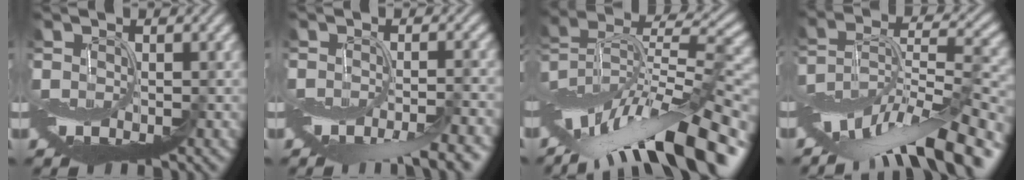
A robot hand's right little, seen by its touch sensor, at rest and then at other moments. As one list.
[{"total": 4.5, "force": [-3.2, 0.5, 3.1], "torque": [-0.044, -0.009, -0.053]}, {"total": 14.2, "force": [-7.2, 4.8, 11.2], "torque": [-0.195, 0.017, -0.117]}, {"total": 13.3, "force": [-8.7, 4.3, 9.1], "torque": [-0.172, 0.011, -0.144]}]